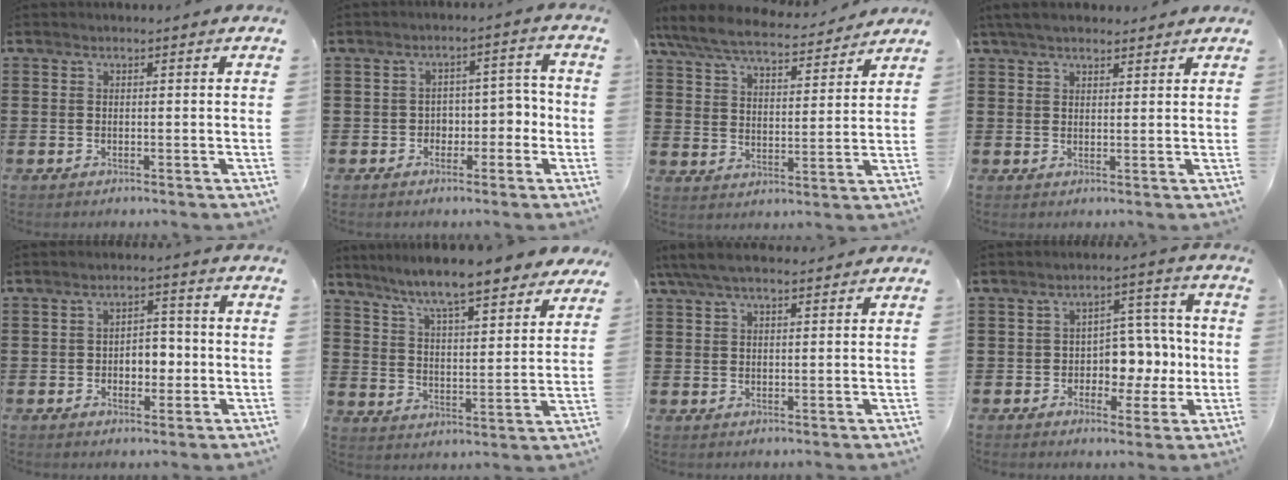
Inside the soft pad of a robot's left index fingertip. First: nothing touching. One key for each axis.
{"total": 3.4, "fx": -1.5, "fy": 2.7, "fz": 1.4, "tx": -0.039, "ty": 0.012, "tz": -0.037}
{"total": 7.3, "fx": 6.7, "fy": 1.0, "fz": 2.6, "tx": -0.080, "ty": -0.039, "tz": 0.116}
{"total": 3.9, "fx": 3.3, "fy": 1.0, "fz": 1.7, "tx": -0.042, "ty": 0.000, "tz": 0.063}
{"total": 4.1, "fx": -0.9, "fy": 2.7, "fz": 2.9, "tx": -0.054, "ty": 0.006, "tz": -0.024}
{"total": 8.6, "fx": 7.6, "fy": 0.3, "fz": 4.1, "tx": -0.110, "ty": -0.042, "tz": 0.128}
{"total": 5.0, "fx": 3.8, "fy": 1.2, "fz": 3.0, "tx": -0.068, "ty": 0.001, "tz": 0.071}
{"total": 6.4, "fx": -0.5, "fy": 5.1, "fz": 3.8, "tx": -0.070, "ty": 0.008, "tz": -0.015}